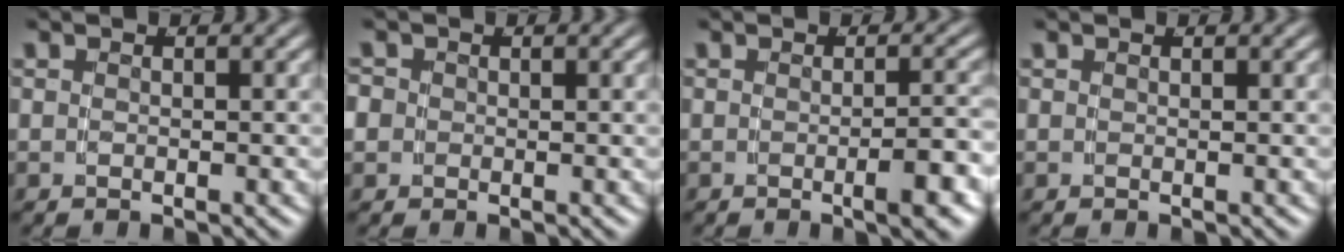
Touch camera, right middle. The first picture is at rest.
{"total": 2.6, "force": [0.0, 2.5, 0.6], "torque": [-0.025, -0.006, -0.005]}
{"total": 2.3, "force": [-1.2, 0.1, 2.0], "torque": [-0.023, 0.009, -0.026]}
{"total": 0.0}